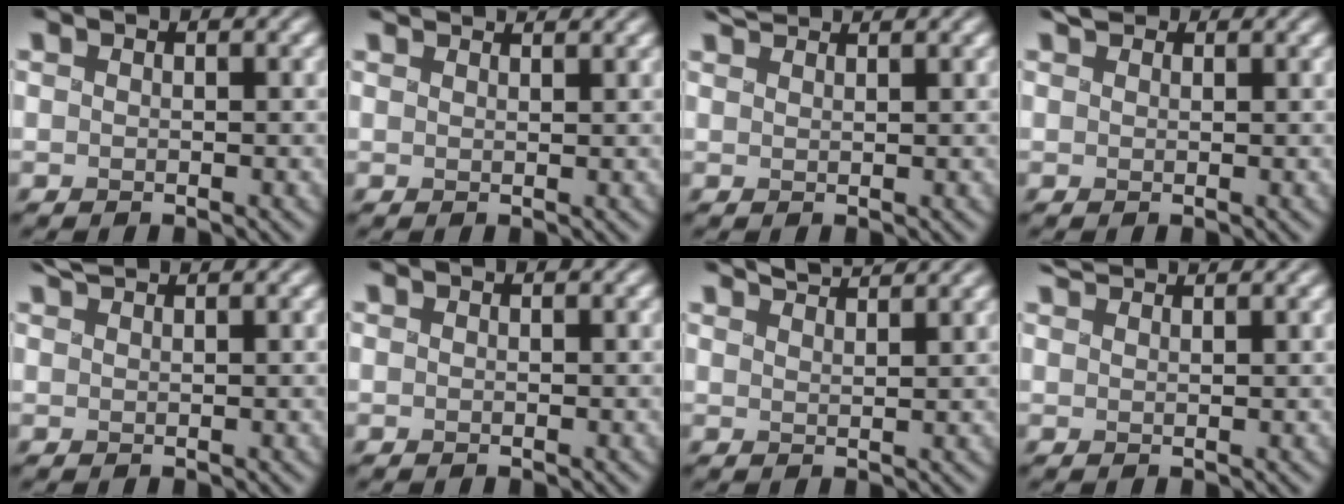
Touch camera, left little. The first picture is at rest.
{"total": 3.0, "force": [2.8, 0.6, 1.1], "torque": [-0.004, 0.008, 0.026]}
{"total": 2.1, "force": [2.1, 0.2, 0.6], "torque": [-0.007, 0.010, 0.038]}
{"total": 1.8, "force": [1.5, 0.9, 0.6], "torque": [-0.010, 0.009, 0.027]}
{"total": 1.6, "force": [1.5, 0.1, 0.5], "torque": [-0.003, 0.009, 0.031]}
{"total": 0.0}
{"total": 4.0, "force": [3.5, 0.8, 1.7], "torque": [-0.018, 0.016, 0.041]}
{"total": 2.1, "force": [2.0, 0.2, 0.6], "torque": [-0.007, 0.010, 0.038]}